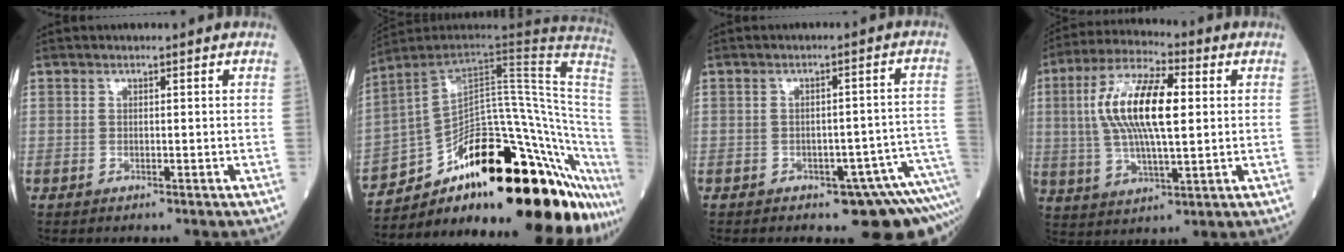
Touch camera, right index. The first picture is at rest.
{"total": 30.8, "force": [-18.3, 6.4, 24.0], "torque": [-0.230, 0.030, -0.263]}
{"total": 8.5, "force": [-6.0, 2.3, 5.6], "torque": [-0.046, 0.023, -0.078]}
{"total": 14.1, "force": [2.1, 3.9, 13.4], "torque": [-0.268, 0.019, 0.036]}